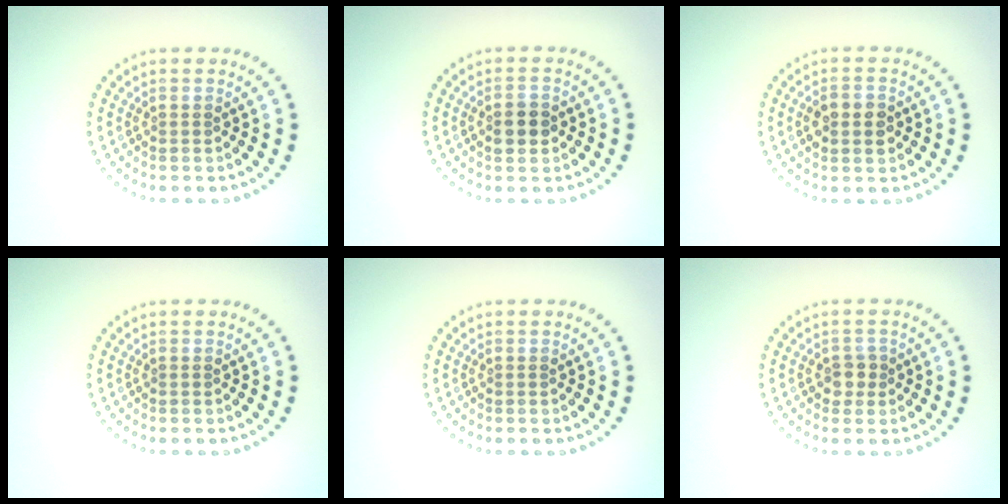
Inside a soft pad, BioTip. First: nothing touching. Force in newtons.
{"total": 2.6, "press": 2.6, "slide": 0.1}
{"total": 3.0, "press": 3.0, "slide": 0.0}
{"total": 0.0}
{"total": 0.0}
{"total": 1.6, "press": 1.5, "slide": 0.6}